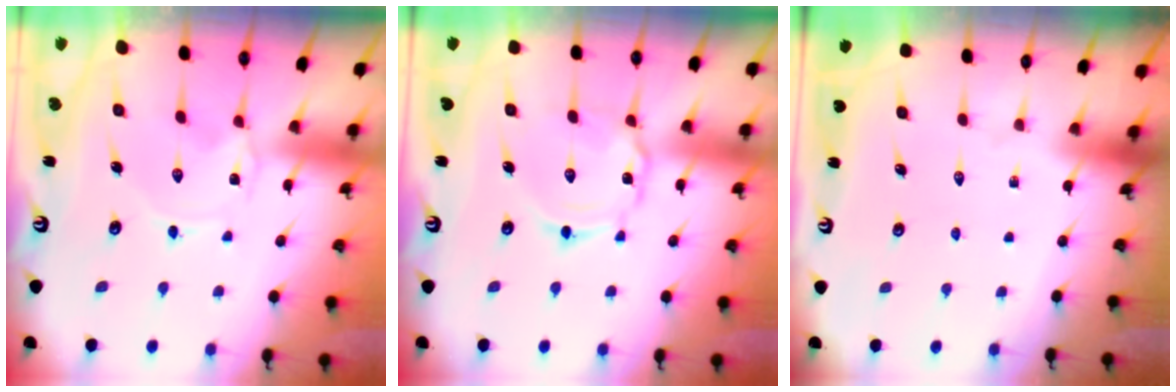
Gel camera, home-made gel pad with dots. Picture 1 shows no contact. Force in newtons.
{"total": 4.7, "press": 4.7, "slide": 0.4}
{"total": 0.0}